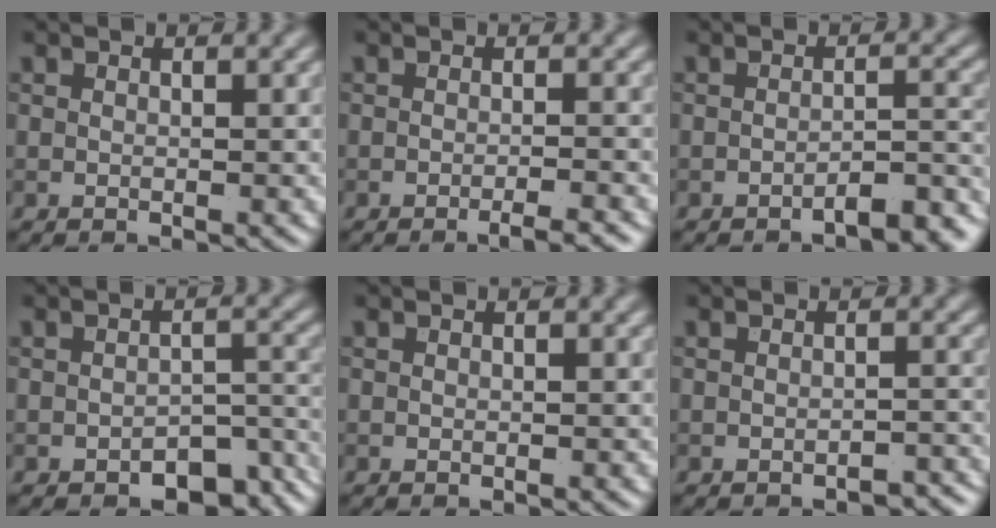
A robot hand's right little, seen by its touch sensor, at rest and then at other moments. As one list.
[{"total": 2.5, "force": [-1.6, 0.5, 1.9], "torque": [-0.017, 0.003, -0.031]}, {"total": 3.7, "force": [-2.7, 0.9, 2.3], "torque": [-0.026, 0.008, -0.041]}, {"total": 5.3, "force": [-3.4, 2.8, 3.0], "torque": [-0.026, -0.007, -0.045]}, {"total": 0.0}, {"total": 1.6, "force": [-1.4, 0.5, 0.6], "torque": [-0.006, 0.004, -0.018]}]